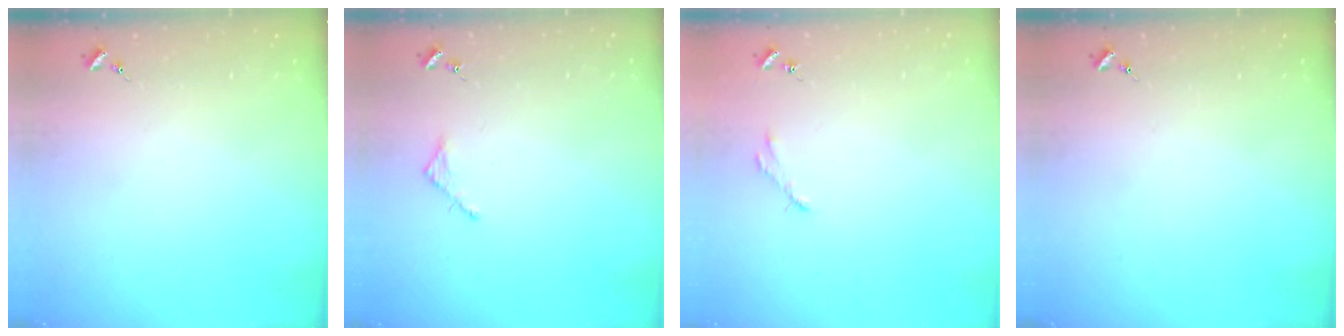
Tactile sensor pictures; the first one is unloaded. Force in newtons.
{"total": 2.5, "press": 2.5, "slide": 0.2}
{"total": 2.5, "press": 2.5, "slide": 0.3}
{"total": 0.0}